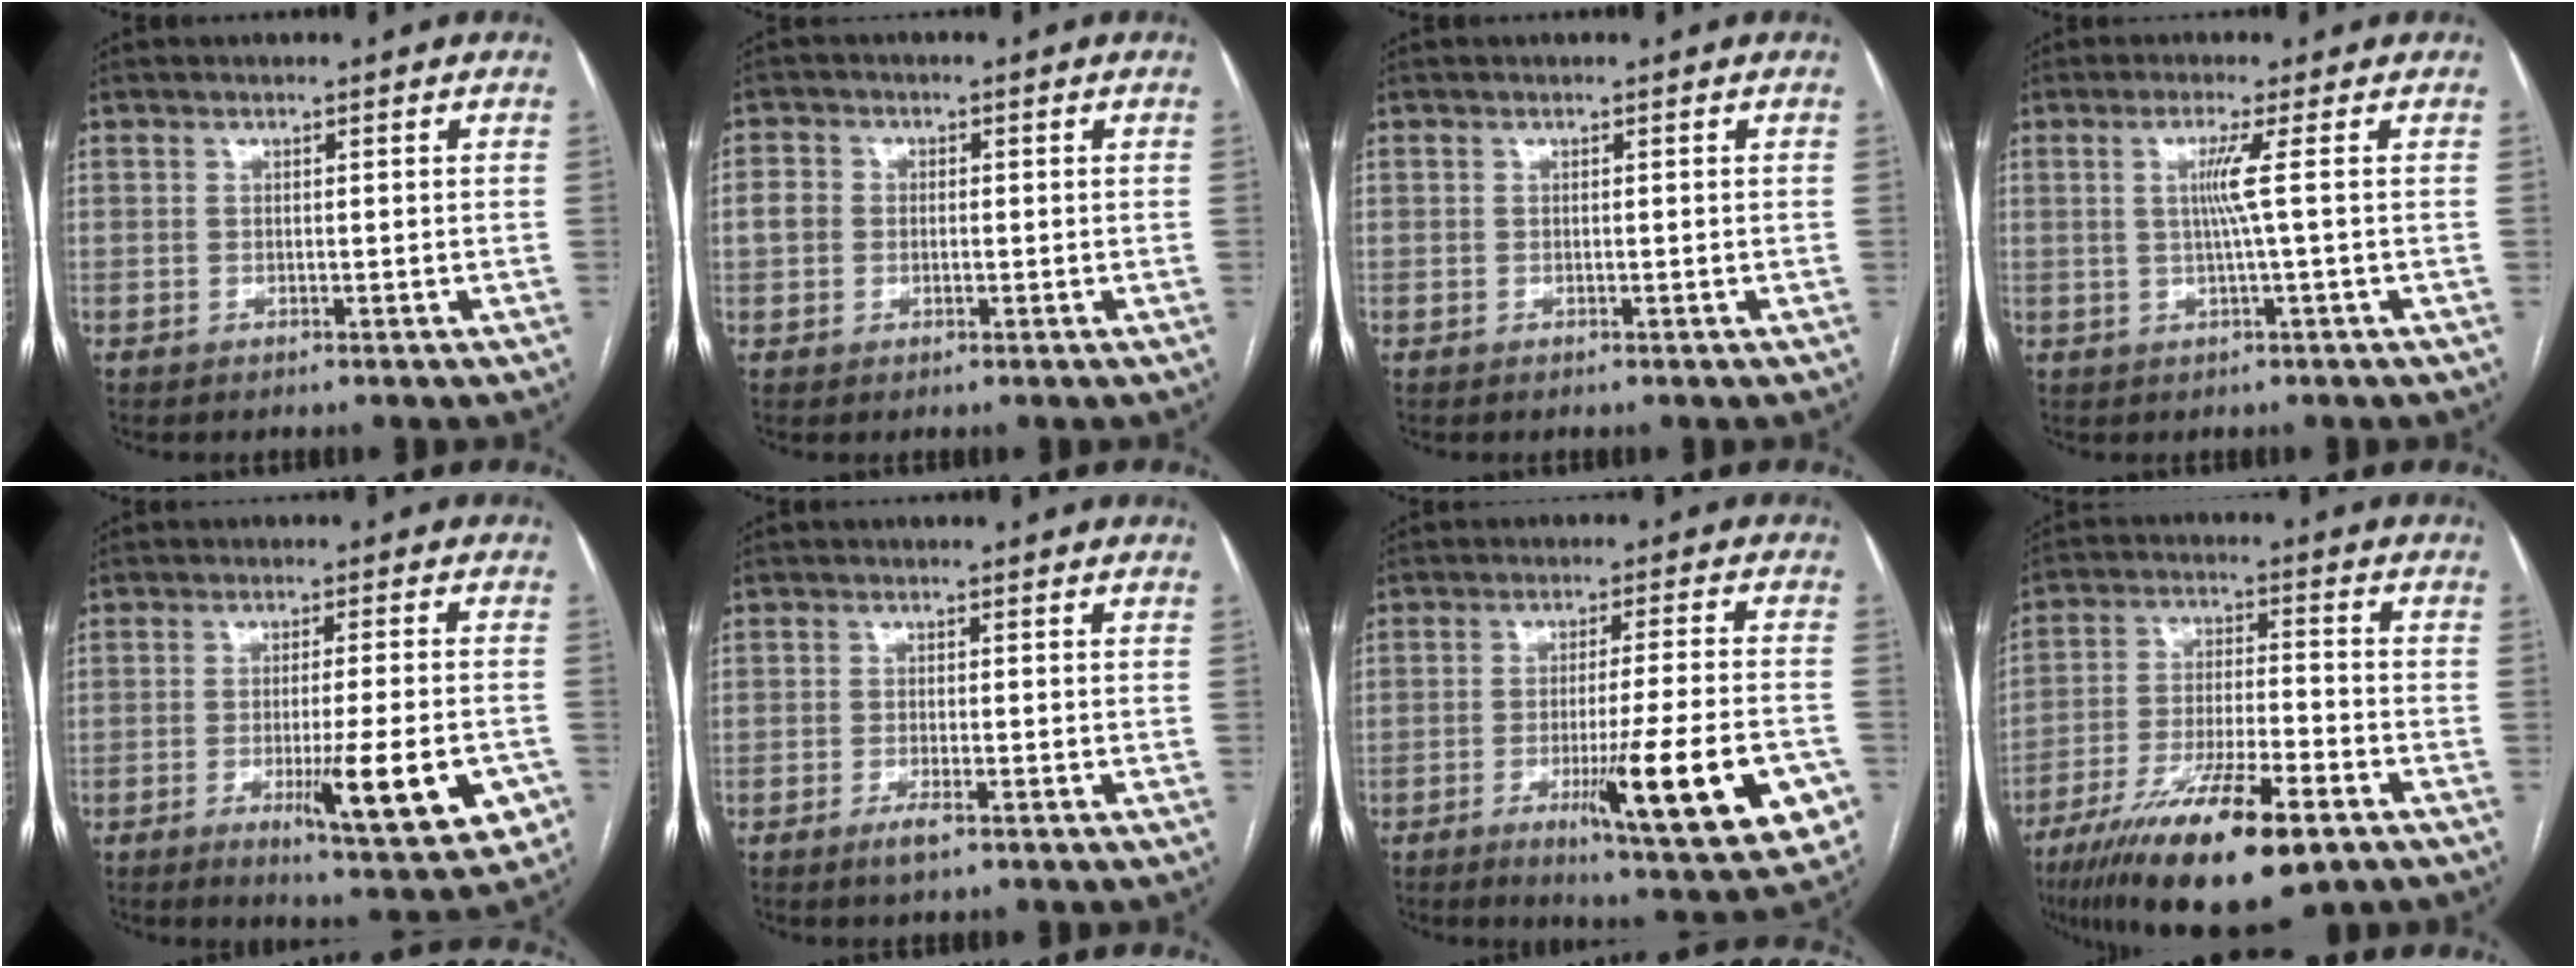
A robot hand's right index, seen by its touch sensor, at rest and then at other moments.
{"total": 3.2, "force": [-0.1, 2.8, 1.5], "torque": [-0.036, 0.016, -0.003]}
{"total": 0.0}
{"total": 3.5, "force": [0.4, -1.2, 3.2], "torque": [-0.066, 0.000, 0.009]}
{"total": 13.2, "force": [-4.6, 1.7, 12.3], "torque": [-0.164, -0.023, -0.058]}
{"total": 2.1, "force": [-1.3, 0.3, 1.7], "torque": [-0.032, -0.002, -0.023]}
{"total": 17.4, "force": [-6.1, 1.2, 16.2], "torque": [-0.200, -0.026, -0.080]}
{"total": 17.8, "force": [-11.0, 3.1, 13.6], "torque": [-0.243, -0.036, -0.192]}